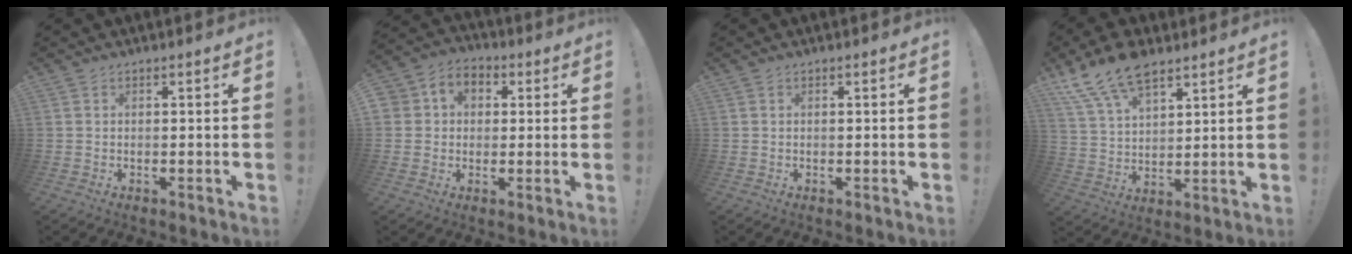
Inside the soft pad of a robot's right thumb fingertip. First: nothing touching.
{"total": 6.7, "force": [0.2, 6.3, 2.2], "torque": [-0.034, 0.004, 0.007]}
{"total": 0.0}
{"total": 13.8, "force": [9.6, 6.8, 7.3], "torque": [-0.138, -0.048, 0.179]}